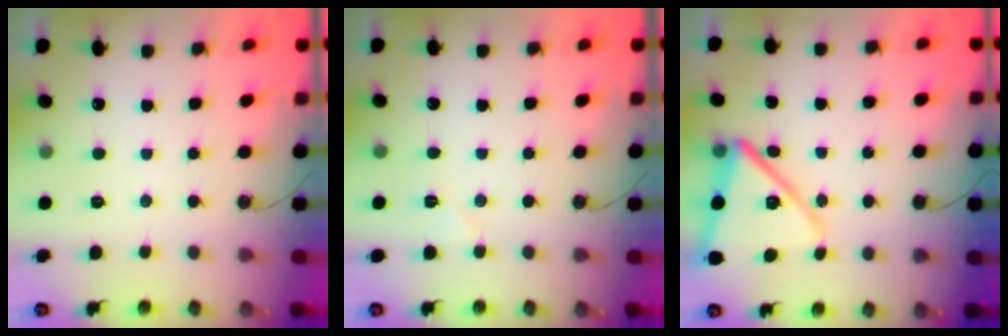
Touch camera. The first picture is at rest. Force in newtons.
{"total": 3.8, "press": 3.3, "slide": 1.8}
{"total": 15.2, "press": 15.2, "slide": 1.1}